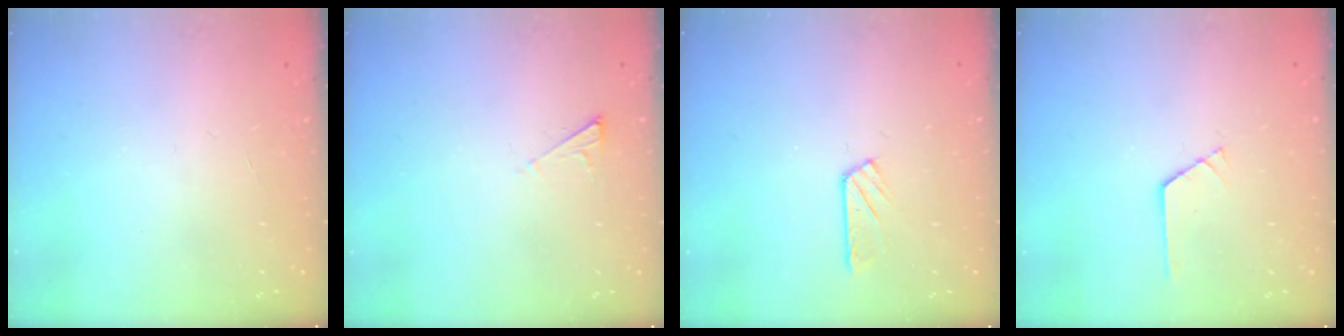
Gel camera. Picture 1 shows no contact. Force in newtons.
{"total": 2.5, "press": 2.4, "slide": 0.3}
{"total": 4.3, "press": 4.3, "slide": 0.5}
{"total": 0.9, "press": 0.9, "slide": 0.1}